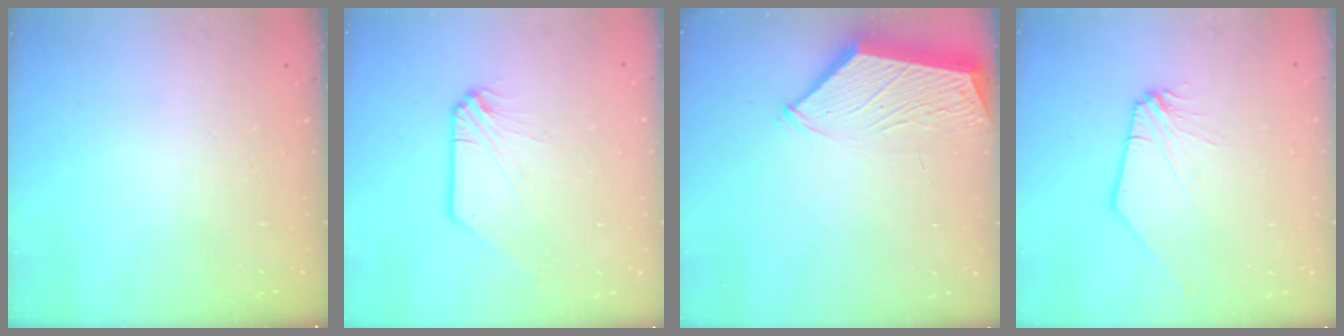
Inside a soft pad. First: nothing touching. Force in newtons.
{"total": 0.0}
{"total": 3.2, "press": 3.2, "slide": 0.4}
{"total": 0.0}